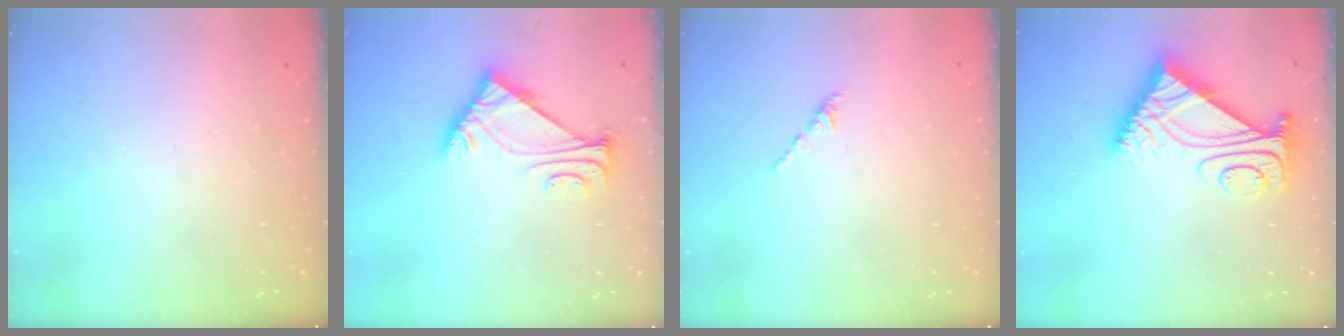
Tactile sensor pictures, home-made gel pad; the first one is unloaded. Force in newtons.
{"total": 5.7, "press": 5.7, "slide": 1.0}
{"total": 1.6, "press": 1.5, "slide": 0.6}
{"total": 9.3, "press": 9.3, "slide": 1.0}